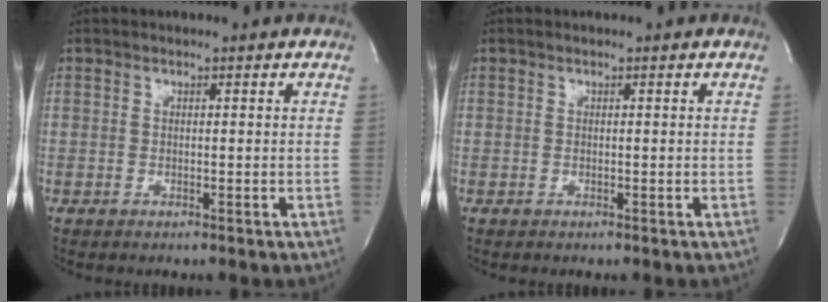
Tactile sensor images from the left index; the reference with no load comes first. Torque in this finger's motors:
{"motor_torque": [0.00, 0.00, -0.02, 0.00]}